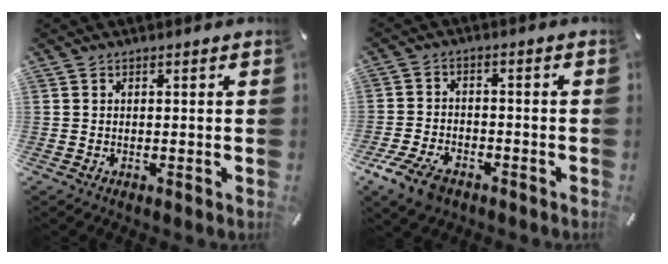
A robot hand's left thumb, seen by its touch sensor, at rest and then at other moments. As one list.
[{"total": 7.4, "force": [-4.8, 4.3, 3.6], "torque": [-0.089, 0.020, -0.092]}]